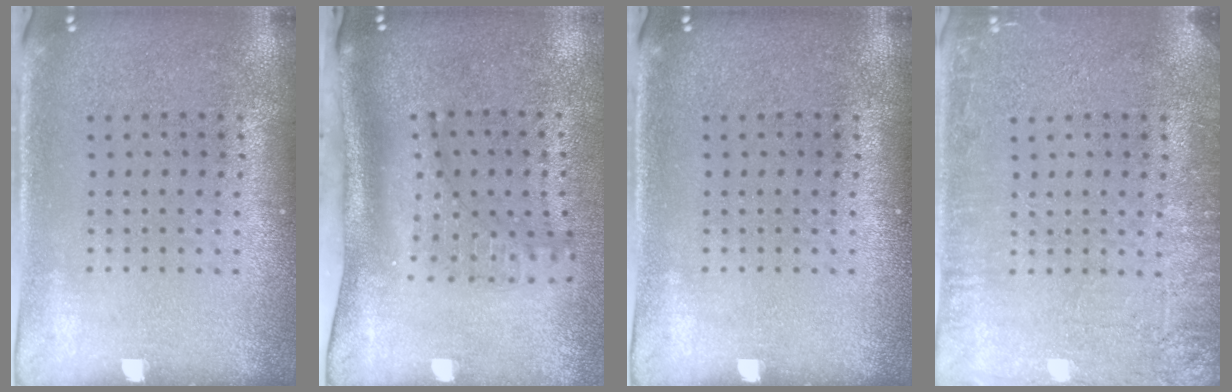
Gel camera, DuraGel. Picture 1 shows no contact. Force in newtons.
{"total": 2.0, "press": 1.5, "slide": 1.3}
{"total": 0.0}
{"total": 3.8, "press": 3.8, "slide": 0.6}